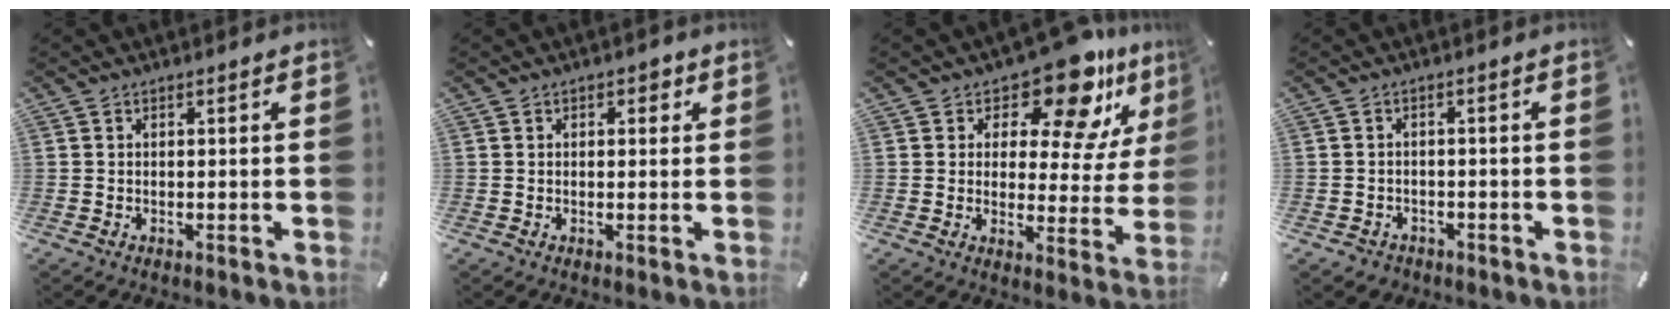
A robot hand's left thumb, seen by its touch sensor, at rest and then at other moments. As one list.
[{"total": 1.7, "force": [0.4, 1.3, 1.0], "torque": [-0.005, 0.002, 0.001]}, {"total": 14.9, "force": [10.5, 6.2, 8.6], "torque": [-0.124, -0.082, 0.176]}, {"total": 2.4, "force": [-1.6, 1.8, 0.4], "torque": [-0.007, 0.009, -0.034]}]